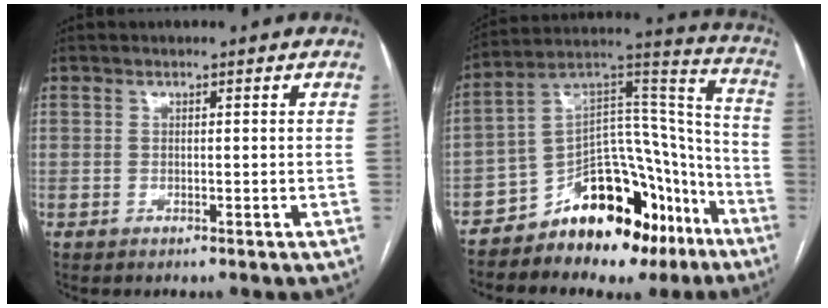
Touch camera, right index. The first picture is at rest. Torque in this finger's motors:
{"motor_torque": [0.68, -0.73, 0.67, 0.12]}